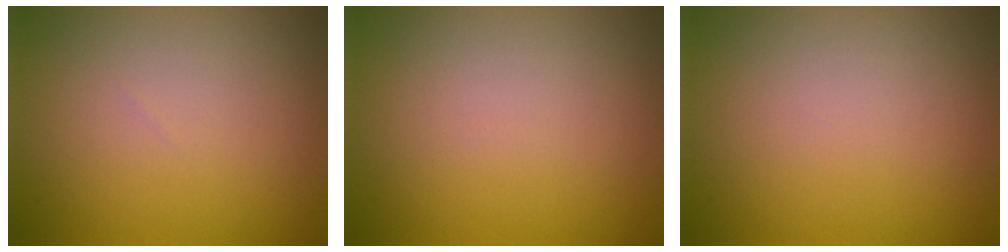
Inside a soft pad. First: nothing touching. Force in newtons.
{"total": 0.0}
{"total": 0.0}